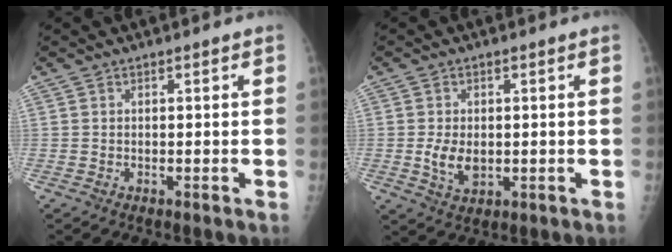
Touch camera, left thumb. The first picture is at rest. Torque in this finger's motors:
{"motor_torque": [-0.04, 0.10, 0.16, -0.01, 0.05]}